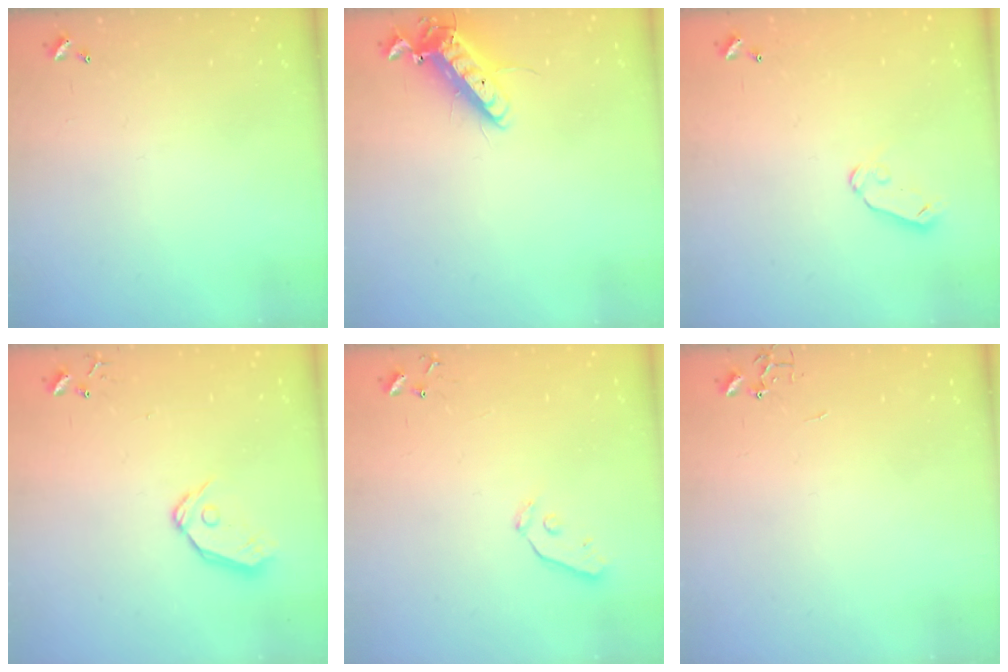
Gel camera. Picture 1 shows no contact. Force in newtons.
{"total": 13.1, "press": 12.9, "slide": 2.5}
{"total": 5.8, "press": 5.8, "slide": 0.5}
{"total": 9.3, "press": 9.2, "slide": 1.2}
{"total": 5.7, "press": 5.7, "slide": 0.4}
{"total": 0.0}